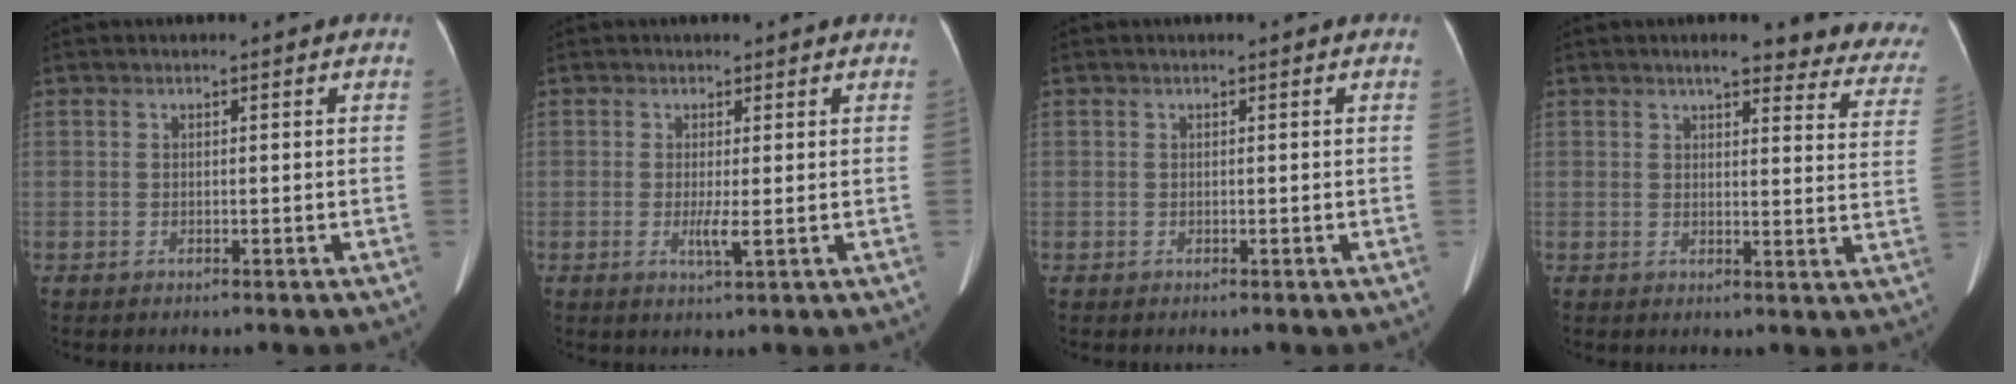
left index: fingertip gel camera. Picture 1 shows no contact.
{"total": 2.3, "force": [0.1, 0.1, 2.3], "torque": [-0.044, -0.004, 0.006]}
{"total": 0.0}
{"total": 17.6, "force": [15.9, 3.7, 6.6], "torque": [-0.043, -0.033, 0.160]}